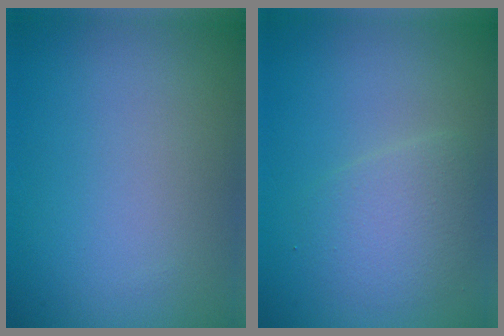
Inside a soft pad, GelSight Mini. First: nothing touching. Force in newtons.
{"total": 2.8, "press": 2.8, "slide": 0.1}